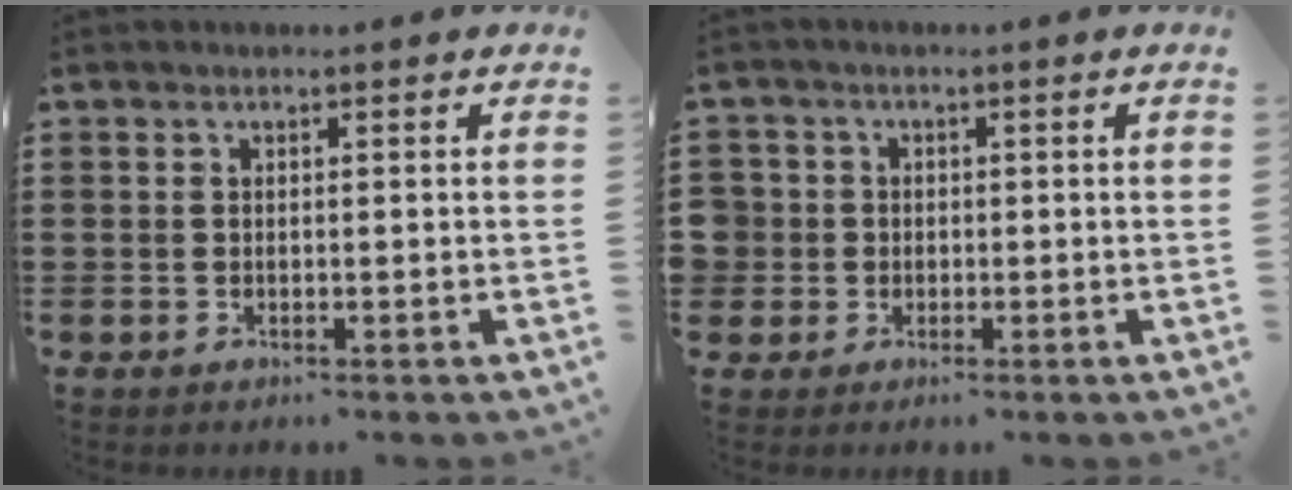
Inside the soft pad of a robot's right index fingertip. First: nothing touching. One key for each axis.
{"total": 2.6, "fx": -0.4, "fy": 2.6, "fz": 0.1, "tx": -0.026, "ty": 0.005, "tz": -0.014}